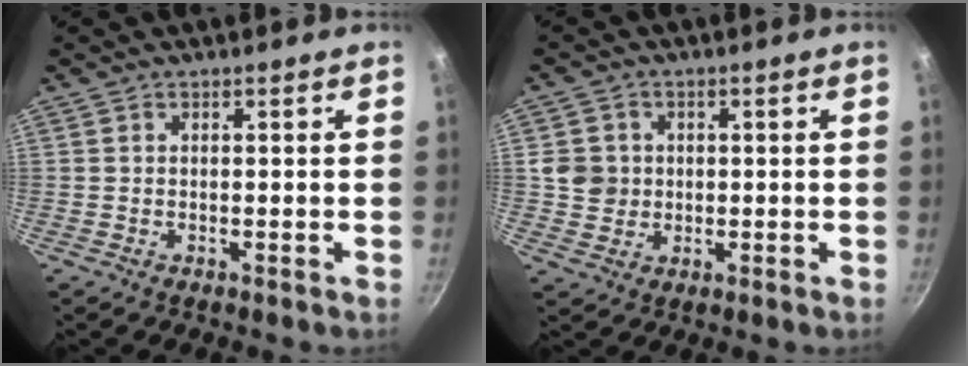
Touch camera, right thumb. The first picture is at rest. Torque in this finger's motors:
{"motor_torque": [0.40, 0.49, 0.33, 0.10, 0.01]}